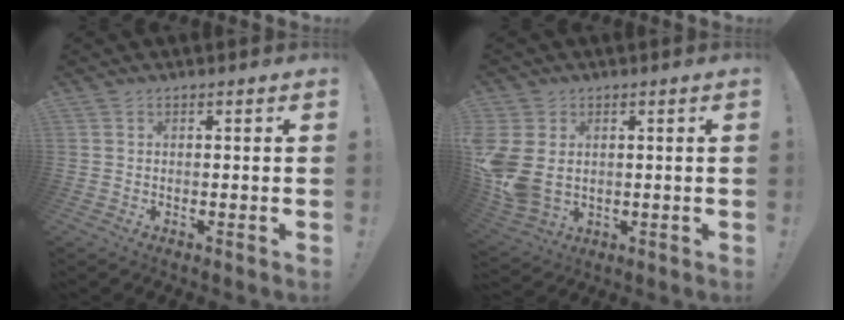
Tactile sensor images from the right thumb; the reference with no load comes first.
{"total": 10.6, "force": [0.9, 8.0, 7.0], "torque": [-0.150, -0.007, 0.024]}